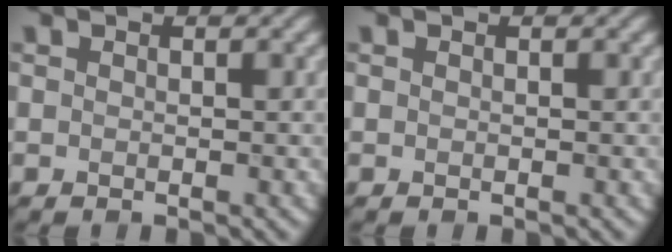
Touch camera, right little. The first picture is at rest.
{"total": 0.0}